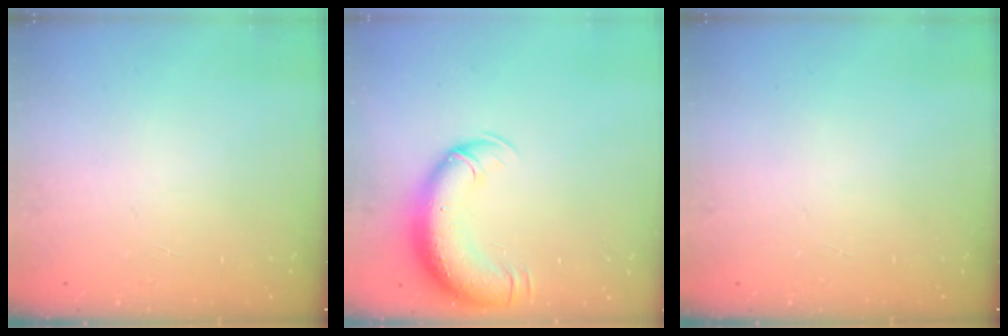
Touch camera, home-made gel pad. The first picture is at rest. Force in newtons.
{"total": 13.1, "press": 12.7, "slide": 3.2}
{"total": 0.0}